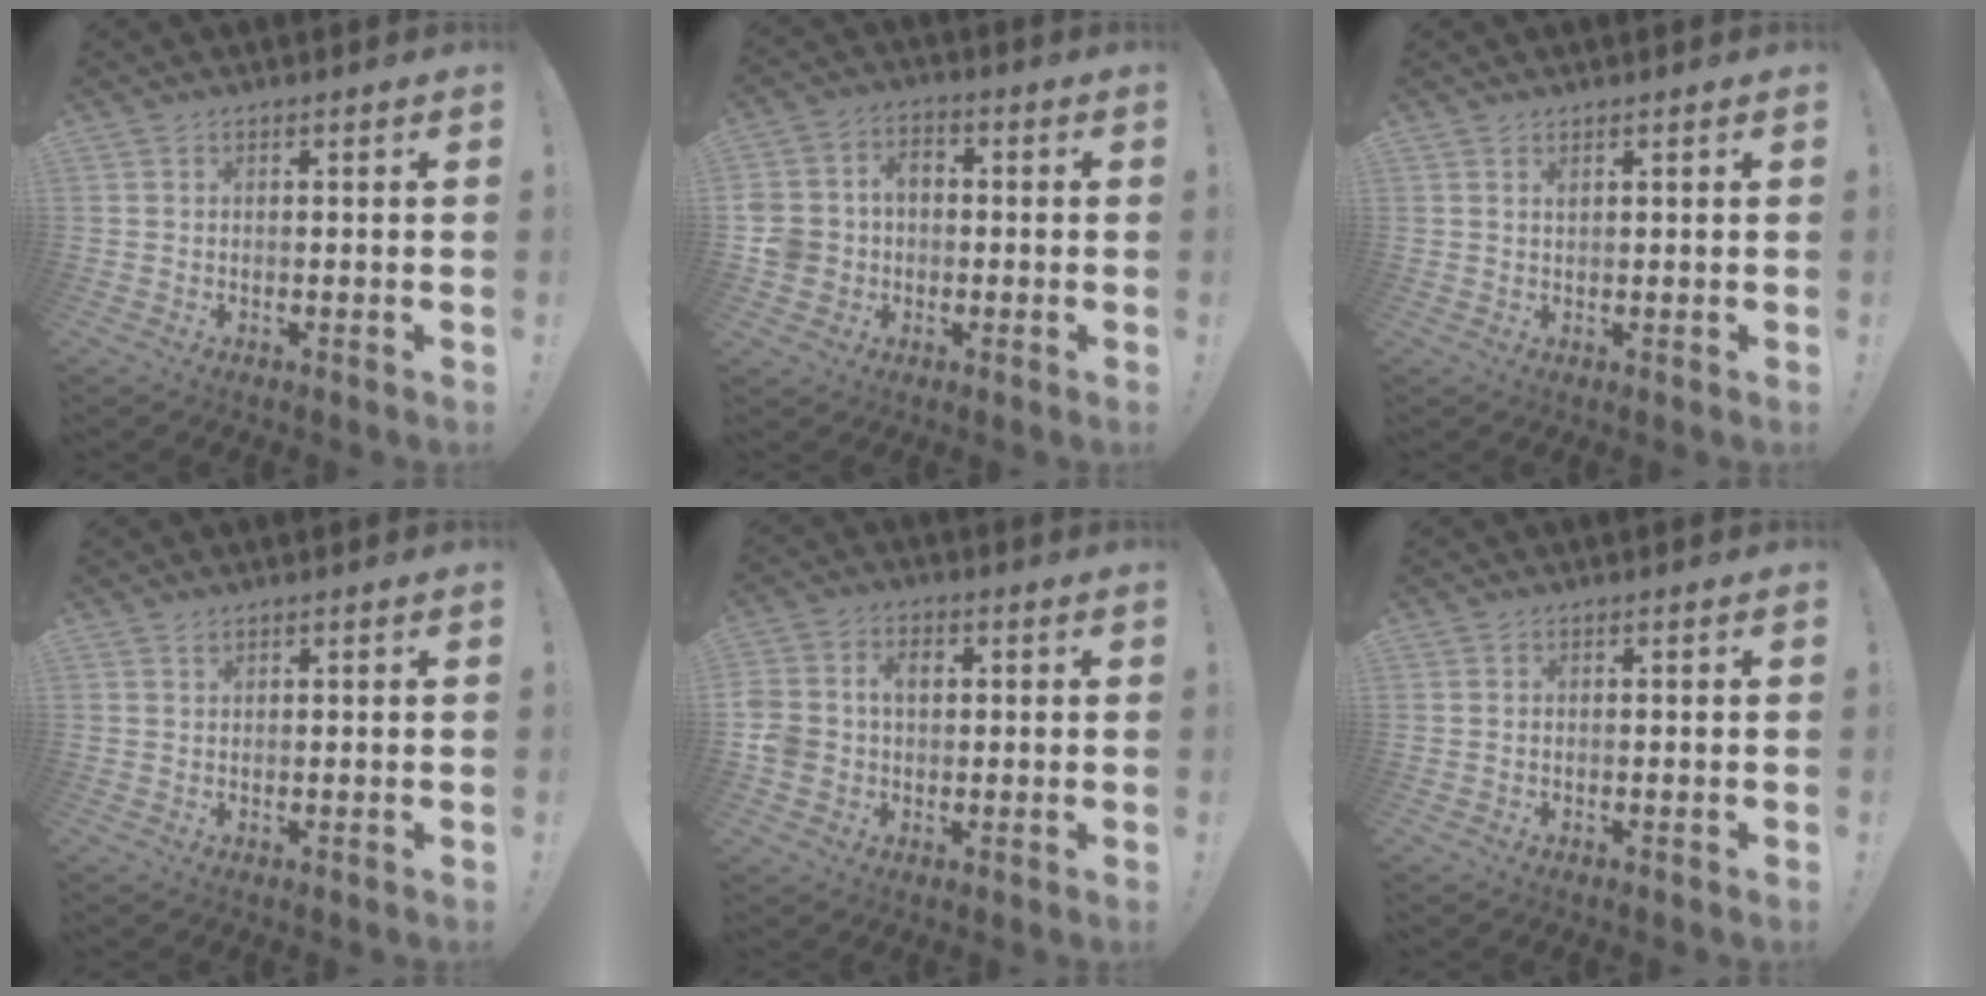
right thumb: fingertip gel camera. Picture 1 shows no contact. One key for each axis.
{"total": 9.2, "fx": -1.6, "fy": 8.3, "fz": 3.7, "tx": -0.077, "ty": 0.019, "tz": -0.027}
{"total": 0.7, "fx": 0.4, "fy": 0.3, "fz": 0.4, "tx": 0.002, "ty": -0.003, "tz": 0.007}
{"total": 0.6, "fx": 0.5, "fy": 0.3, "fz": 0.2, "tx": -0.002, "ty": -0.001, "tz": 0.009}
{"total": 7.9, "fx": 0.8, "fy": 6.5, "fz": 4.4, "tx": -0.091, "ty": 0.008, "tz": 0.015}
{"total": 0.0}